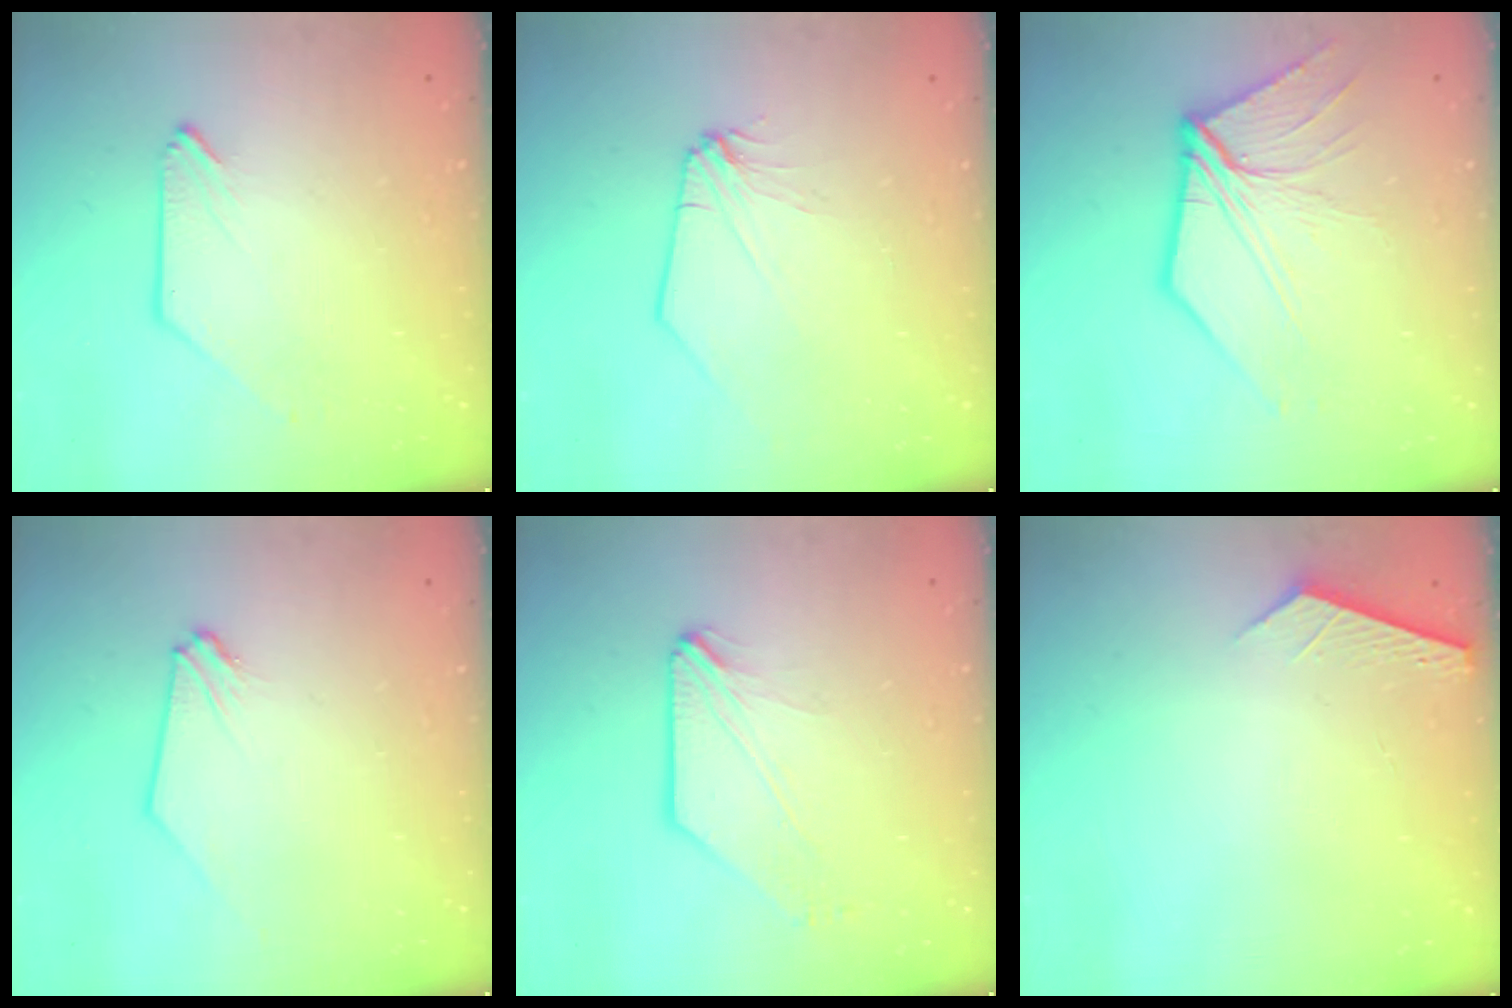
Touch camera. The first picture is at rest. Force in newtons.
{"total": 1.6, "press": 1.5, "slide": 0.4}
{"total": 11.0, "press": 10.8, "slide": 1.7}
{"total": 0.0}
{"total": 1.3, "press": 1.3, "slide": 0.3}
{"total": 2.7, "press": 2.7, "slide": 0.3}